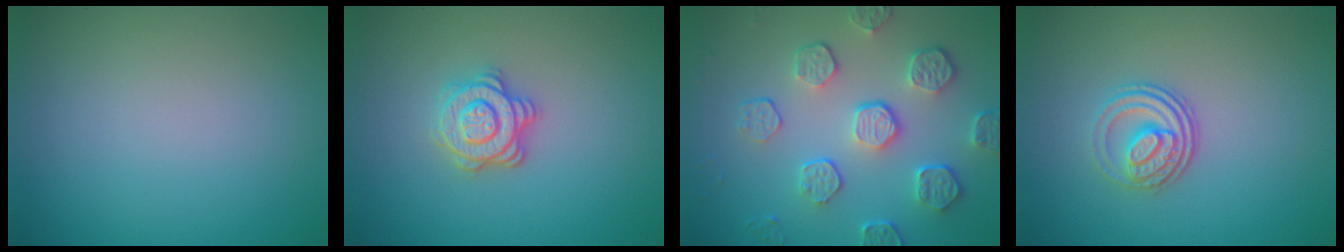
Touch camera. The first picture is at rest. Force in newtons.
{"total": 3.5, "press": 3.0, "slide": 1.7}
{"total": 5.6, "press": 4.2, "slide": 3.7}
{"total": 3.1, "press": 2.5, "slide": 1.9}